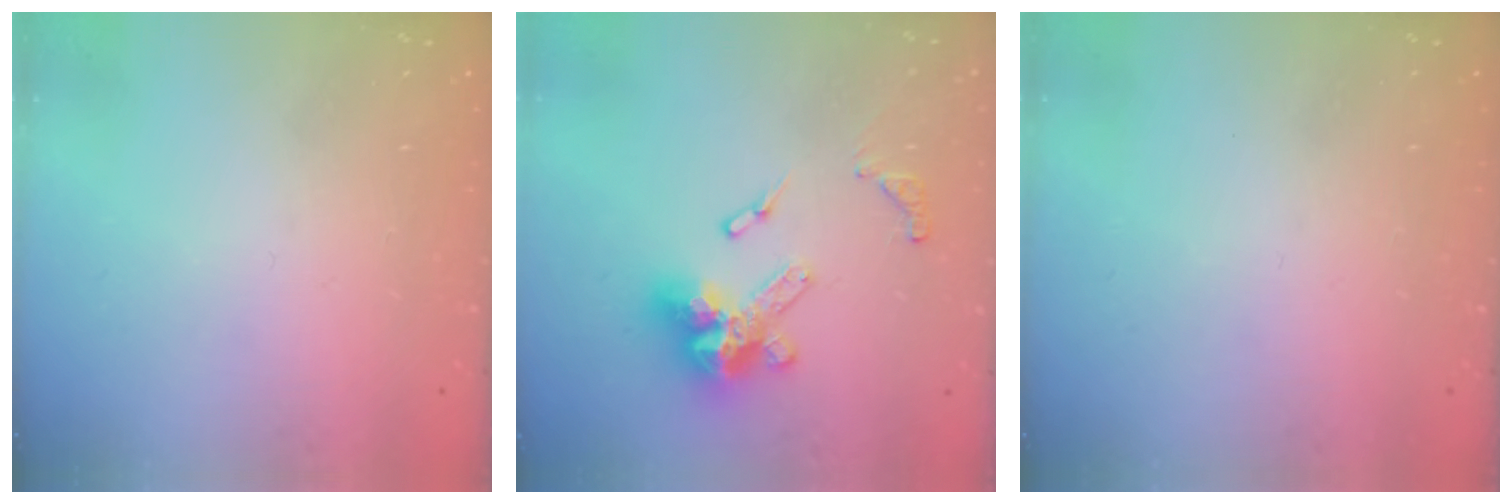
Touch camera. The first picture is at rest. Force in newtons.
{"total": 13.7, "press": 13.6, "slide": 1.5}
{"total": 0.0}